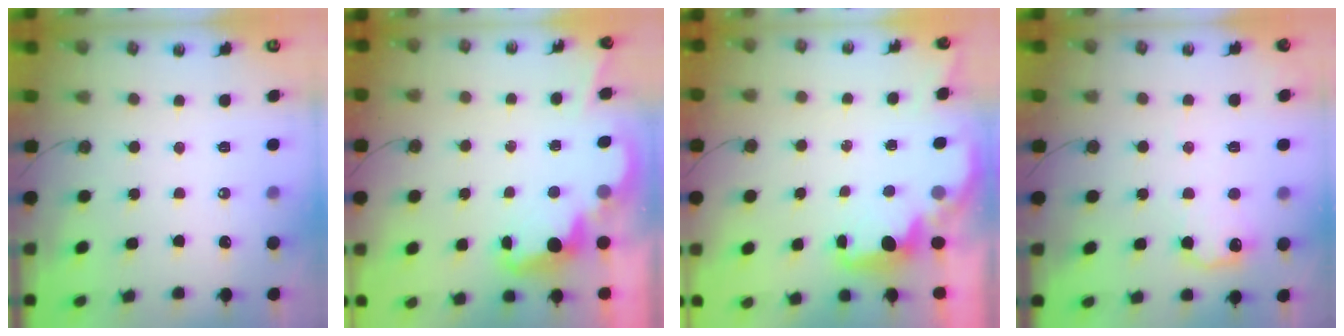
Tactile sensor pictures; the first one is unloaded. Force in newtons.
{"total": 3.7, "press": 3.7, "slide": 0.6}
{"total": 2.1, "press": 2.0, "slide": 0.8}
{"total": 9.9, "press": 9.9, "slide": 0.2}